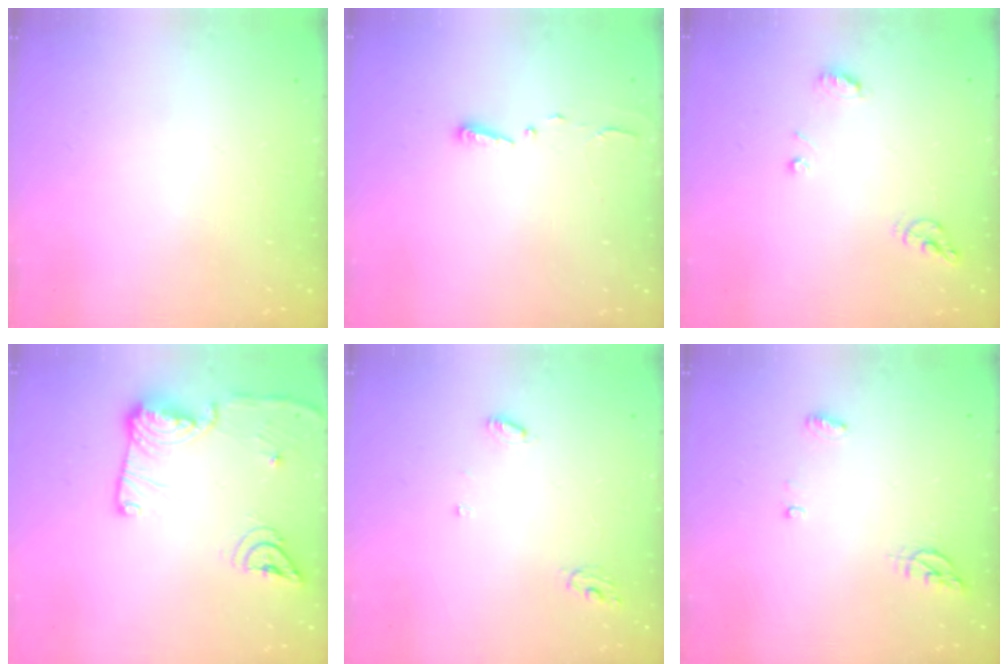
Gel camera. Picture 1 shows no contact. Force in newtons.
{"total": 2.7, "press": 2.7, "slide": 0.4}
{"total": 7.5, "press": 7.4, "slide": 0.9}
{"total": 15.4, "press": 15.3, "slide": 1.9}
{"total": 5.1, "press": 5.1, "slide": 0.4}
{"total": 4.9, "press": 4.9, "slide": 0.6}